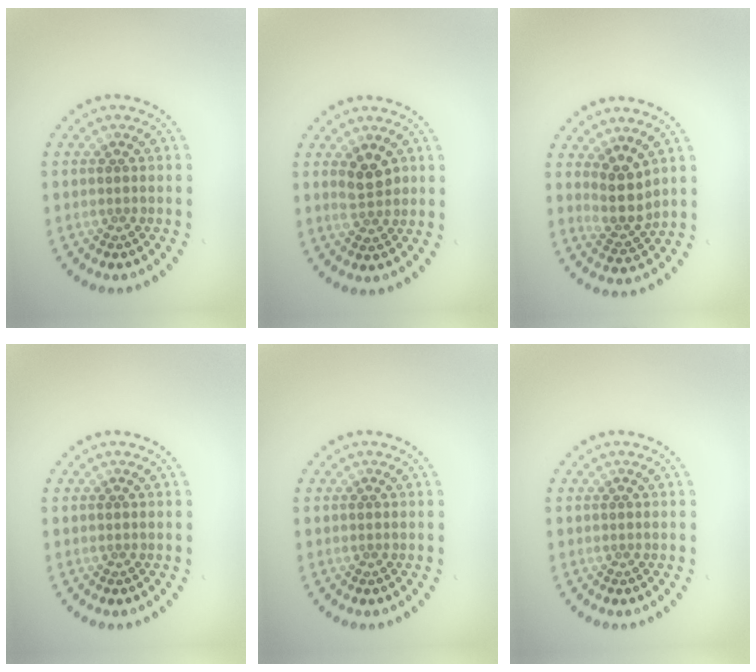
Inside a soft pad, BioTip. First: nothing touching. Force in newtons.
{"total": 2.3, "press": 2.2, "slide": 0.5}
{"total": 3.1, "press": 2.5, "slide": 1.8}
{"total": 0.0}
{"total": 0.0}
{"total": 0.0}